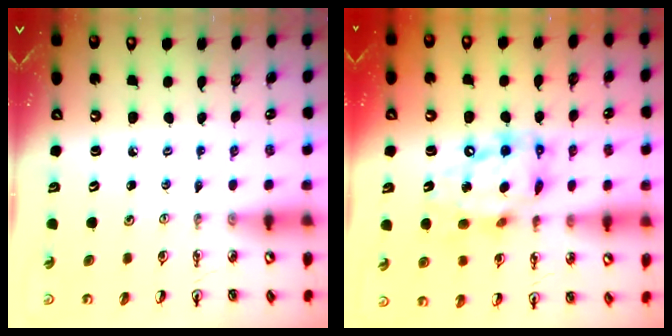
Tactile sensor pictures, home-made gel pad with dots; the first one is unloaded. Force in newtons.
{"total": 14.0, "press": 14.0, "slide": 1.4}